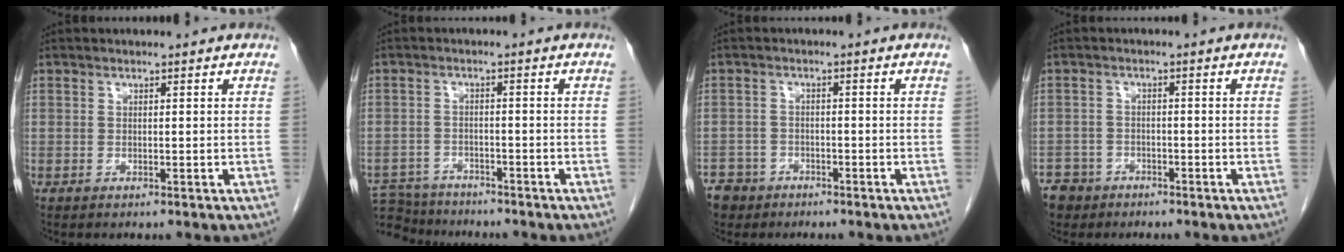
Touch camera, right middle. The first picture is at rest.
{"total": 8.3, "force": [-7.9, 2.4, 1.1], "torque": [-0.024, 0.002, -0.128]}
{"total": 5.2, "force": [-3.8, 3.6, 0.1], "torque": [-0.006, 0.004, -0.067]}
{"total": 5.4, "force": [-3.8, 3.8, 0.2], "torque": [-0.008, 0.004, -0.068]}